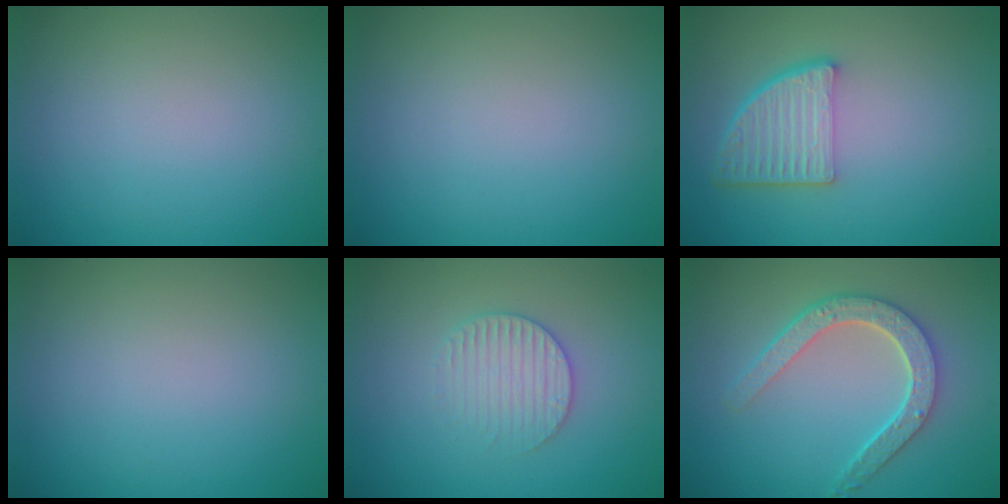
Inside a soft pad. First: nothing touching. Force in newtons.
{"total": 0.0}
{"total": 5.1, "press": 3.7, "slide": 3.5}
{"total": 0.0}
{"total": 2.8, "press": 2.7, "slide": 0.6}
{"total": 4.6, "press": 3.7, "slide": 2.7}